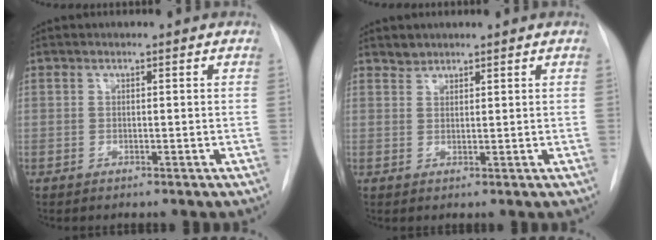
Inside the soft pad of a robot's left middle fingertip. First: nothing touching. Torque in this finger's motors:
{"motor_torque": [-0.15, -0.13, -0.01, 0.01]}